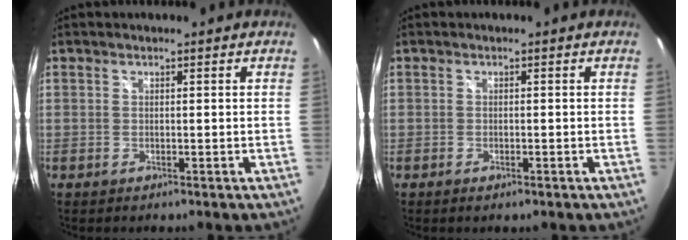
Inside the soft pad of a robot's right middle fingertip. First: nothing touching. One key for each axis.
{"total": 1.4, "fx": -1.0, "fy": 0.5, "fz": 0.8, "tx": -0.014, "ty": -0.005, "tz": -0.016}